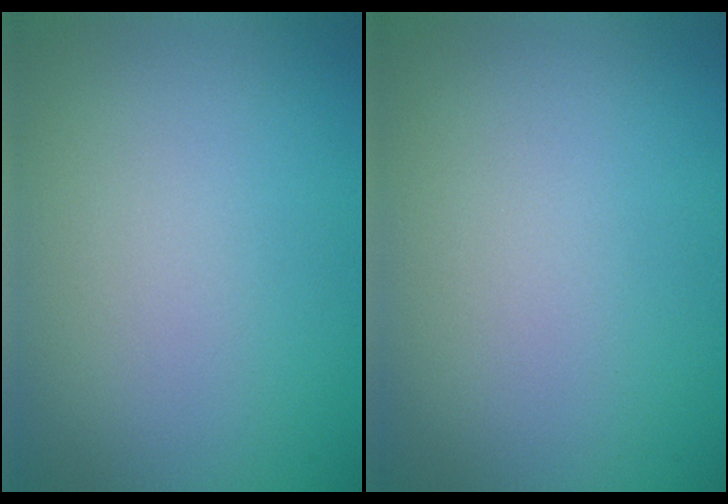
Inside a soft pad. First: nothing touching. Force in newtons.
{"total": 0.0}